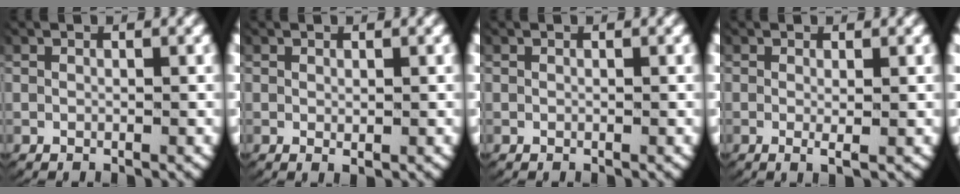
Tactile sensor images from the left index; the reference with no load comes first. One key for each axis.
{"total": 0.6, "fx": 0.1, "fy": 0.2, "fz": 0.5, "tx": -0.011, "ty": -0.006, "tz": 0.005}
{"total": 0.0}
{"total": 1.4, "fx": -0.3, "fy": 0.1, "fz": 1.3, "tx": -0.034, "ty": -0.011, "tz": -0.002}